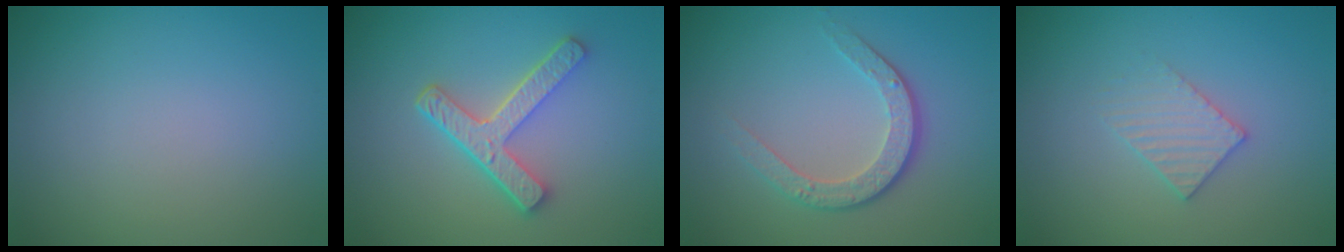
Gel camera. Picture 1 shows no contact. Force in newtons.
{"total": 4.4, "press": 3.4, "slide": 2.7}
{"total": 3.4, "press": 2.6, "slide": 2.2}
{"total": 2.1, "press": 2.0, "slide": 0.3}